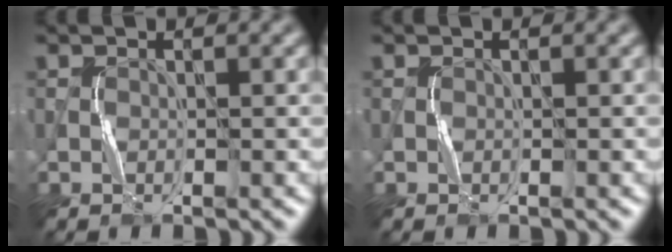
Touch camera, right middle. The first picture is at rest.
{"total": 0.0}